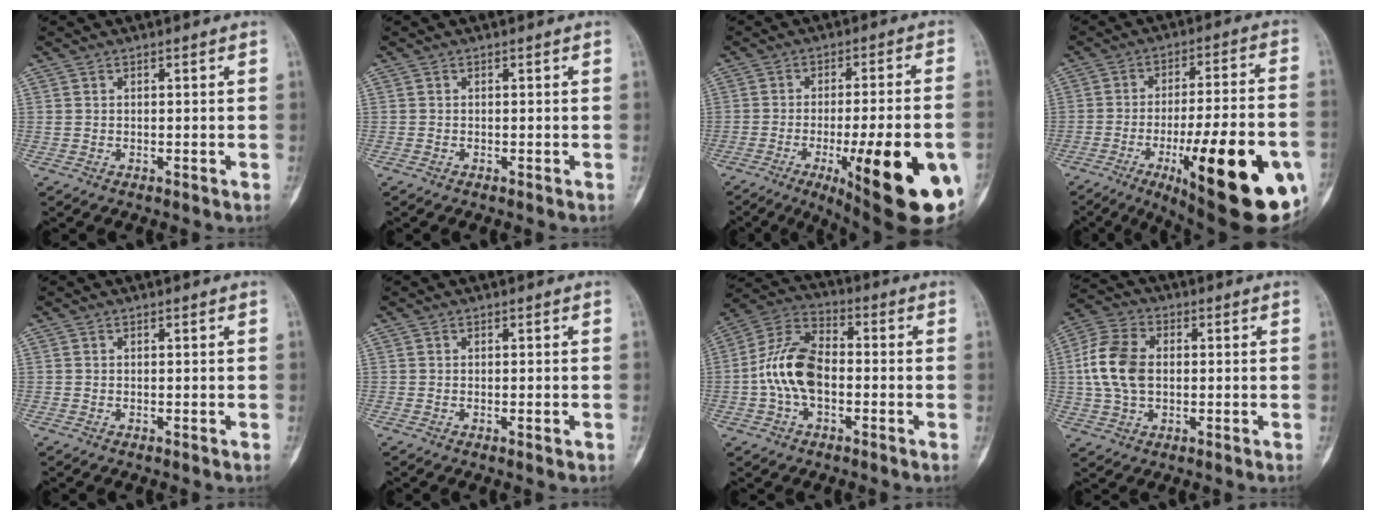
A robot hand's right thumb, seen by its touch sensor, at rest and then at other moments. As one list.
[{"total": 0.0}, {"total": 24.7, "force": [-8.6, 6.0, 22.4], "torque": [-0.251, -0.002, -0.106]}, {"total": 28.7, "force": [-10.4, 7.5, 25.7], "torque": [-0.312, 0.017, -0.137]}, {"total": 0.0}, {"total": 1.2, "force": [-0.3, 0.2, 1.1], "torque": [-0.009, -0.003, -0.004]}, {"total": 12.2, "force": [-1.5, 7.2, 9.8], "torque": [-0.193, 0.038, -0.037]}, {"total": 11.3, "force": [0.5, 7.7, 8.3], "torque": [-0.166, 0.014, 0.007]}]